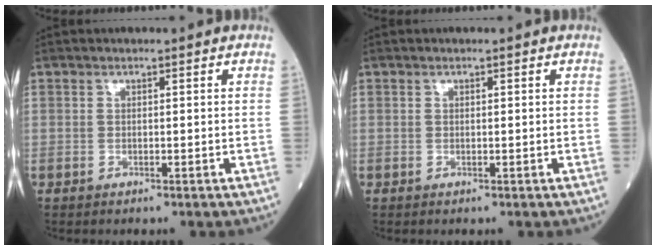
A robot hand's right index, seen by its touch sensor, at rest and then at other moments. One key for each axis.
{"total": 0.0}